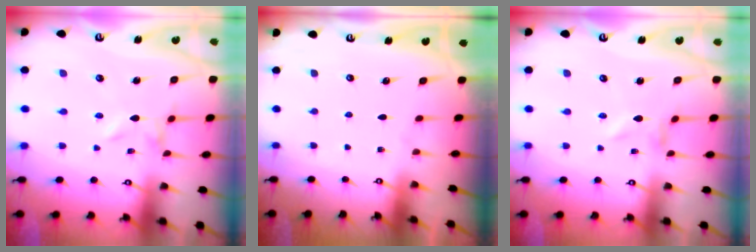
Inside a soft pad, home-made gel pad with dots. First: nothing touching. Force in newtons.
{"total": 0.0}
{"total": 0.0}